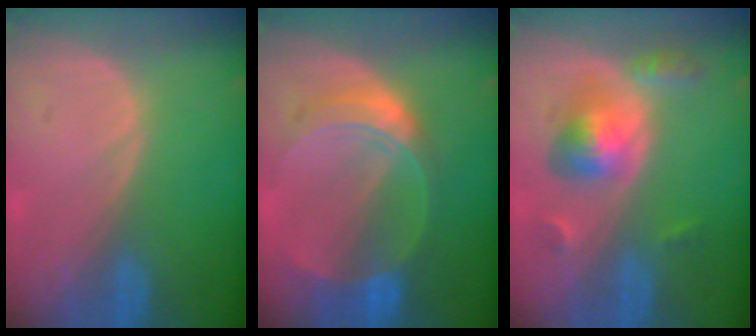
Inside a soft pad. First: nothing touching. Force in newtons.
{"total": 7.6, "press": 6.8, "slide": 3.5}
{"total": 6.0, "press": 5.7, "slide": 1.9}